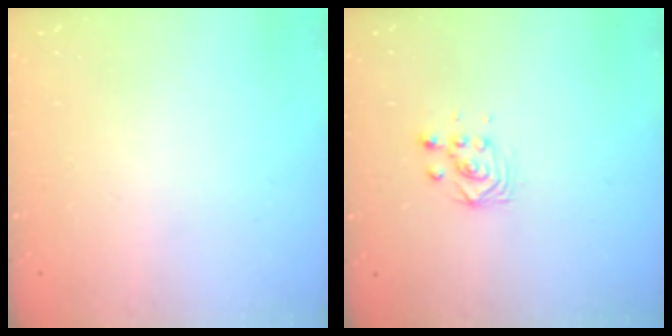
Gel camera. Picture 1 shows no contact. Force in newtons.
{"total": 2.8, "press": 2.8, "slide": 0.3}